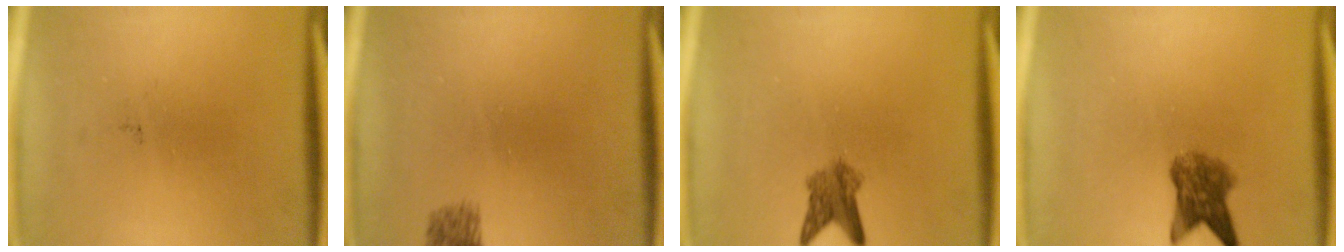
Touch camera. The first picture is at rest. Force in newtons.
{"total": 1.9}
{"total": 3.5}
{"total": 5.1}